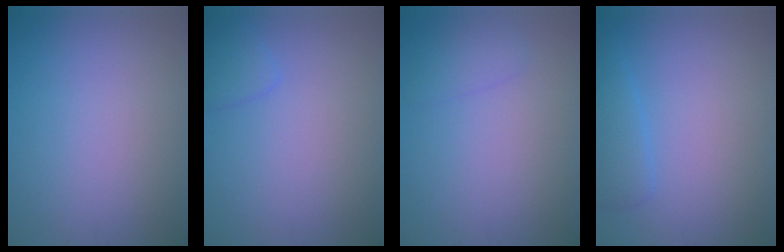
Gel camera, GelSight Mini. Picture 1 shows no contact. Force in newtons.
{"total": 1.5, "press": 1.4, "slide": 0.1}
{"total": 1.3, "press": 1.3, "slide": 0.1}
{"total": 2.2, "press": 2.2, "slide": 0.0}